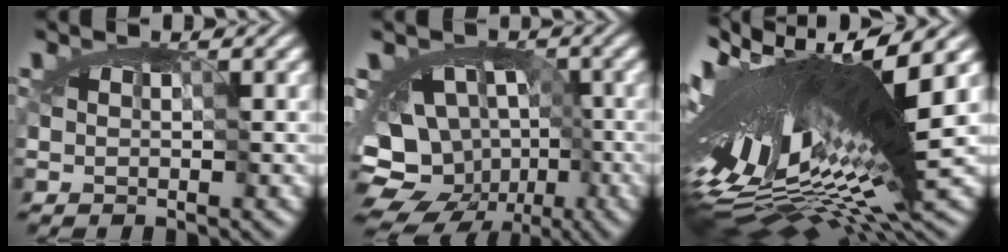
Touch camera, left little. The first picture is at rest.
{"total": 11.9, "force": [-6.6, 8.3, 5.5], "torque": [-0.033, 0.003, -0.110]}
{"total": 14.9, "force": [-0.3, 3.6, 14.5], "torque": [-0.256, 0.000, -0.016]}